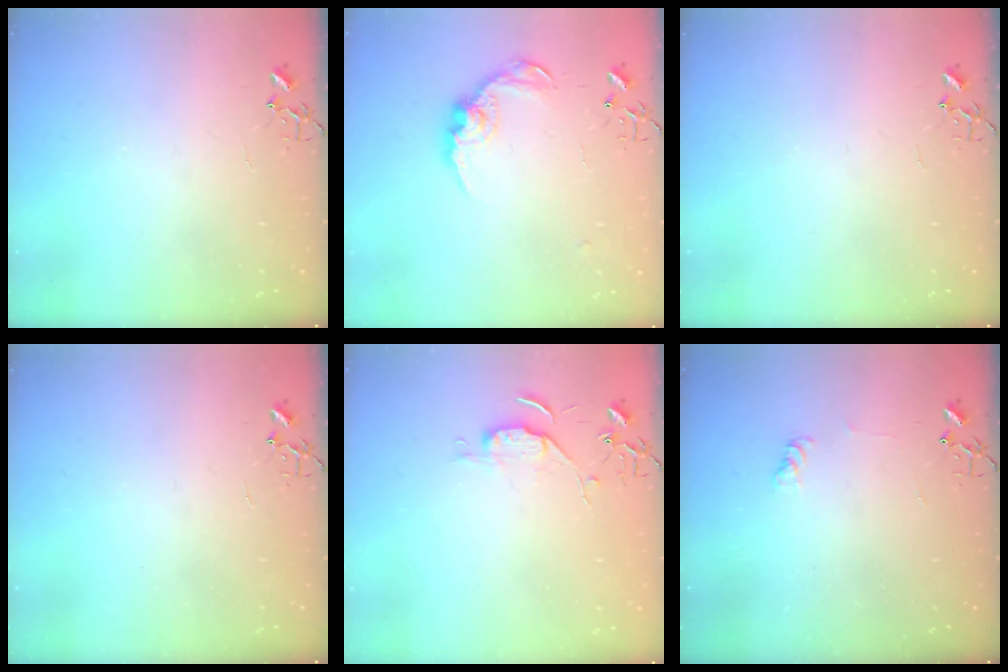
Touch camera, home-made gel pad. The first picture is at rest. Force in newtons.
{"total": 12.2, "press": 12.2, "slide": 0.5}
{"total": 0.0}
{"total": 0.0}
{"total": 5.1, "press": 5.1, "slide": 0.6}
{"total": 4.5, "press": 4.4, "slide": 0.6}